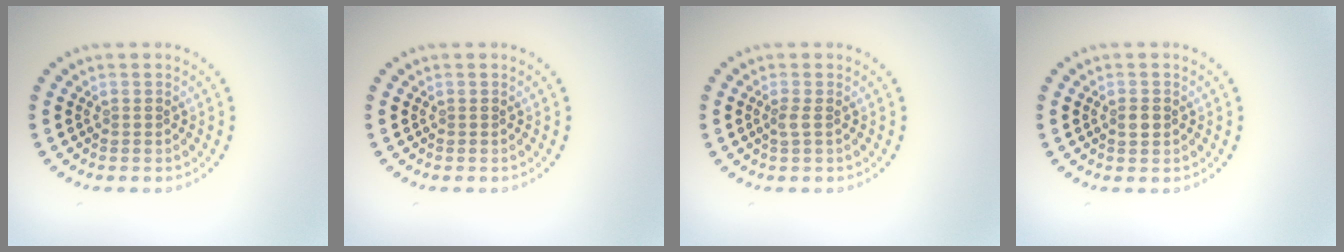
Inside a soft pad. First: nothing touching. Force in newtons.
{"total": 0.0}
{"total": 0.9, "press": 0.6, "slide": 0.6}
{"total": 1.0, "press": 1.0, "slide": 0.3}